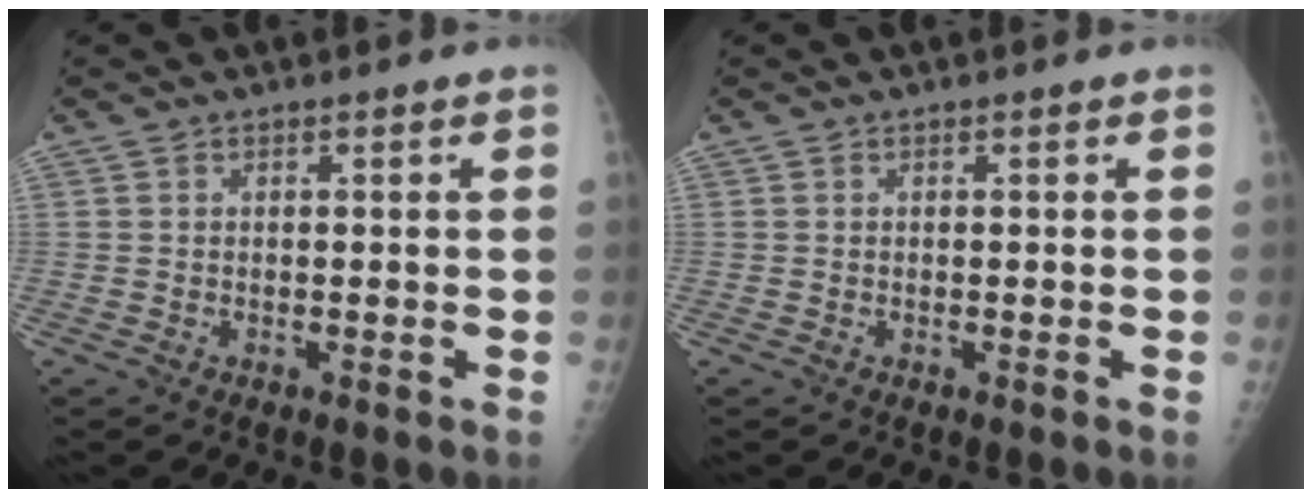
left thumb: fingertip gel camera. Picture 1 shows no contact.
{"total": 0.0}